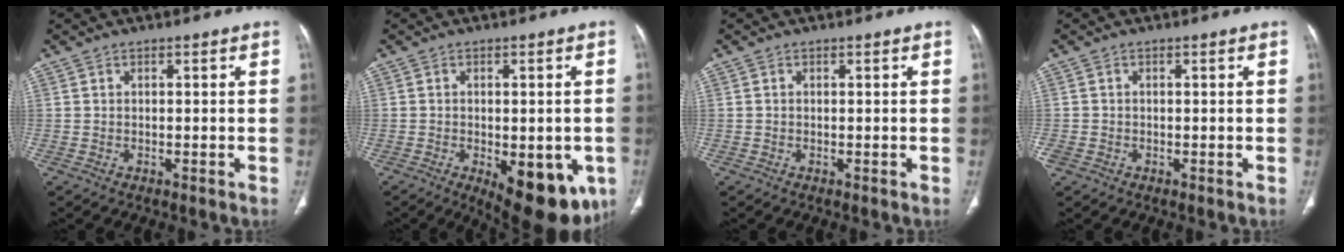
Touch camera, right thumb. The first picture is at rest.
{"total": 15.1, "force": [-5.3, 6.9, 12.4], "torque": [-0.124, -0.005, -0.052]}
{"total": 0.0}
{"total": 1.6, "force": [-0.6, 1.3, 0.7], "torque": [-0.018, 0.003, -0.012]}